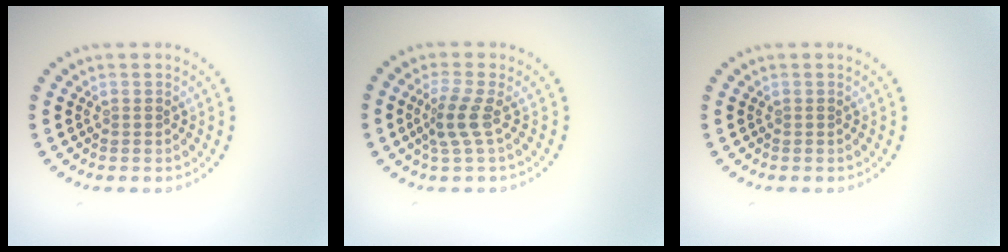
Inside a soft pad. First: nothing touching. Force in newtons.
{"total": 2.4, "press": 1.8, "slide": 1.5}
{"total": 0.0}